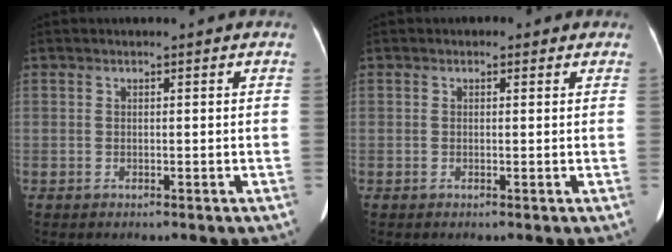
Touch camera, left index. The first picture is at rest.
{"total": 1.0, "force": [0.5, 0.8, 0.3], "torque": [-0.002, 0.003, 0.002]}